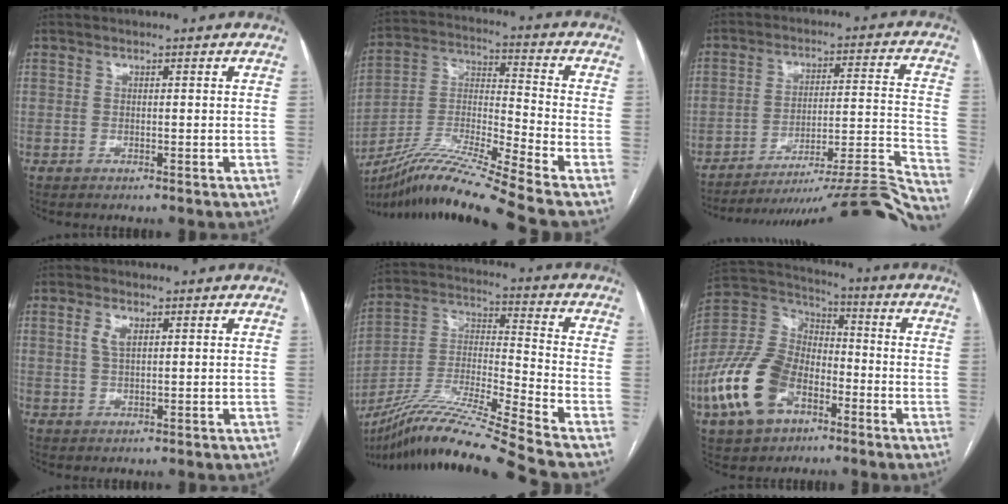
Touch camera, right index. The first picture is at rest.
{"total": 17.1, "force": [-14.0, -2.4, 9.5], "torque": [-0.198, -0.011, -0.259]}
{"total": 26.9, "force": [-25.1, -2.0, 9.4], "torque": [-0.049, -0.004, -0.342]}
{"total": 2.7, "force": [1.0, 1.1, 2.2], "torque": [-0.047, 0.003, 0.022]}
{"total": 20.1, "force": [-16.9, -2.7, 10.5], "torque": [-0.228, -0.021, -0.311]}
{"total": 16.7, "force": [-7.1, 10.2, 11.1], "torque": [-0.251, 0.012, -0.136]}